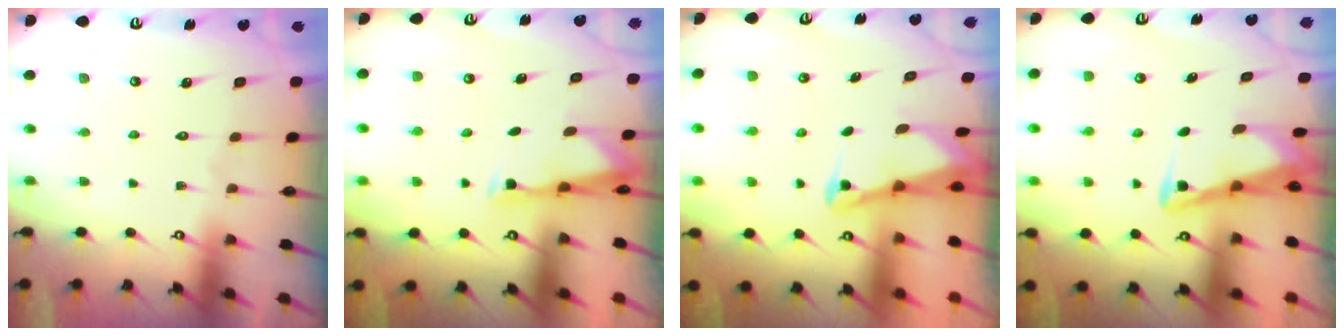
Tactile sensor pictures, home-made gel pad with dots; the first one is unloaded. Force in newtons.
{"total": 2.8, "press": 2.8, "slide": 0.5}
{"total": 2.7, "press": 2.6, "slide": 0.7}
{"total": 3.6, "press": 3.6, "slide": 0.4}